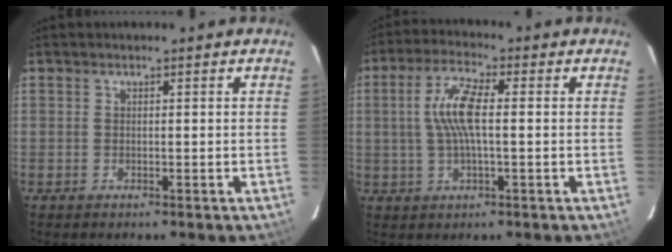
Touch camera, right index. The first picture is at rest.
{"total": 8.2, "force": [0.5, 2.1, 7.9], "torque": [-0.157, 0.010, 0.010]}